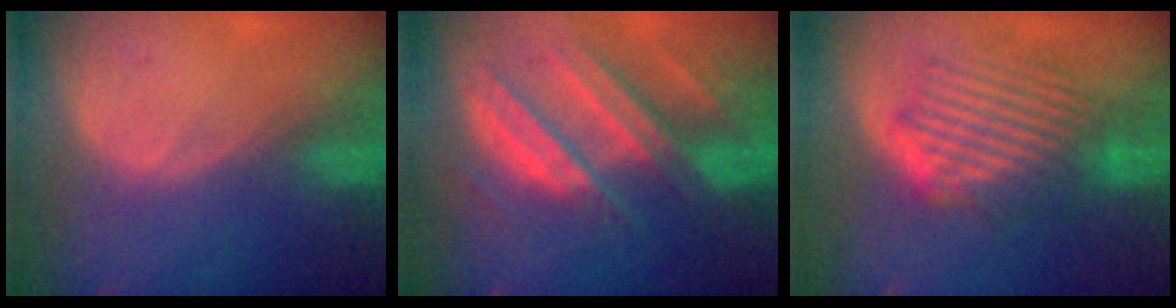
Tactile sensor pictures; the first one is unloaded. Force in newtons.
{"total": 10.4, "press": 9.2, "slide": 4.9}
{"total": 9.1, "press": 8.3, "slide": 3.7}